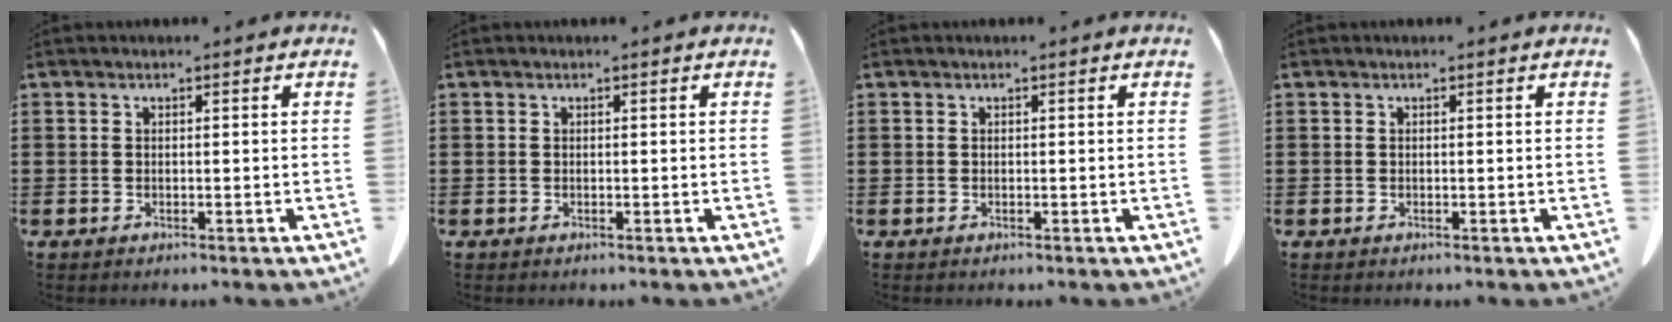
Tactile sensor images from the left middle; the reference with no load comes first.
{"total": 0.0}
{"total": 0.0}
{"total": 0.0}